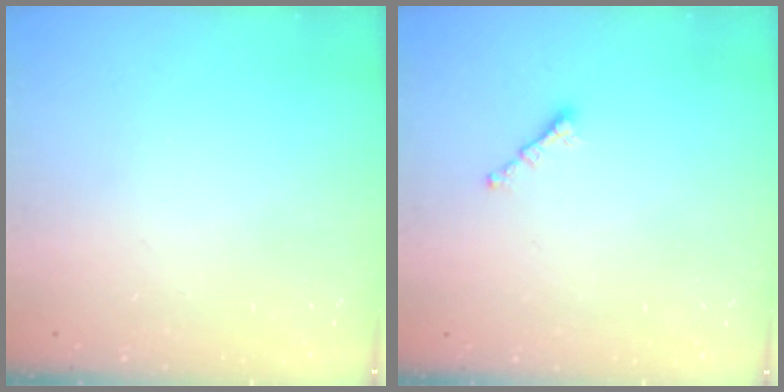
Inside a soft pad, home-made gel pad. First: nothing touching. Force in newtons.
{"total": 0.8, "press": 0.7, "slide": 0.4}